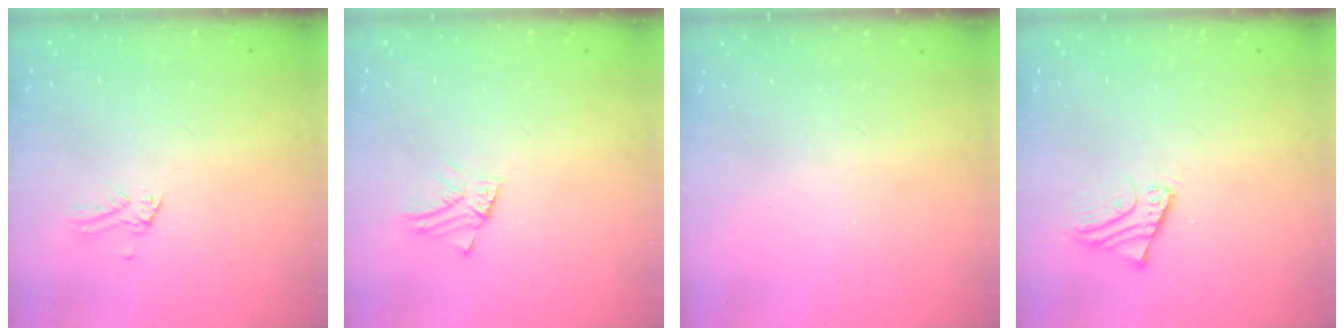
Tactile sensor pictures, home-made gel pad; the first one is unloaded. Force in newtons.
{"total": 1.5, "press": 1.5, "slide": 0.0}
{"total": 0.0}
{"total": 2.6, "press": 2.6, "slide": 0.2}